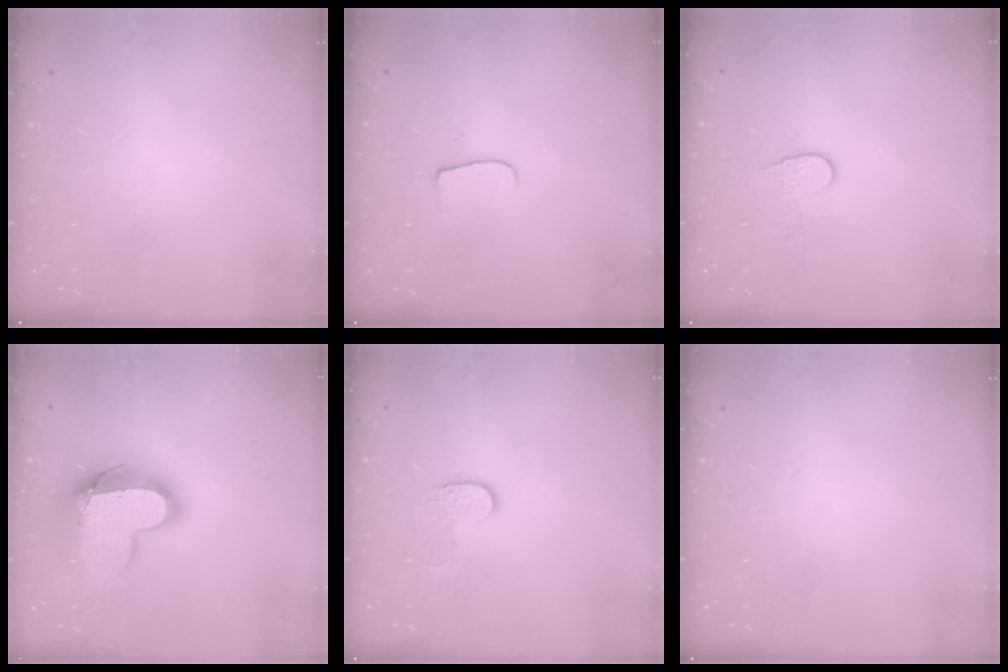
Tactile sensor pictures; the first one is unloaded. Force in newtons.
{"total": 6.0, "press": 6.0, "slide": 0.6}
{"total": 6.1, "press": 6.1, "slide": 0.5}
{"total": 15.4, "press": 15.4, "slide": 1.1}
{"total": 3.6, "press": 3.6, "slide": 0.3}
{"total": 0.0}